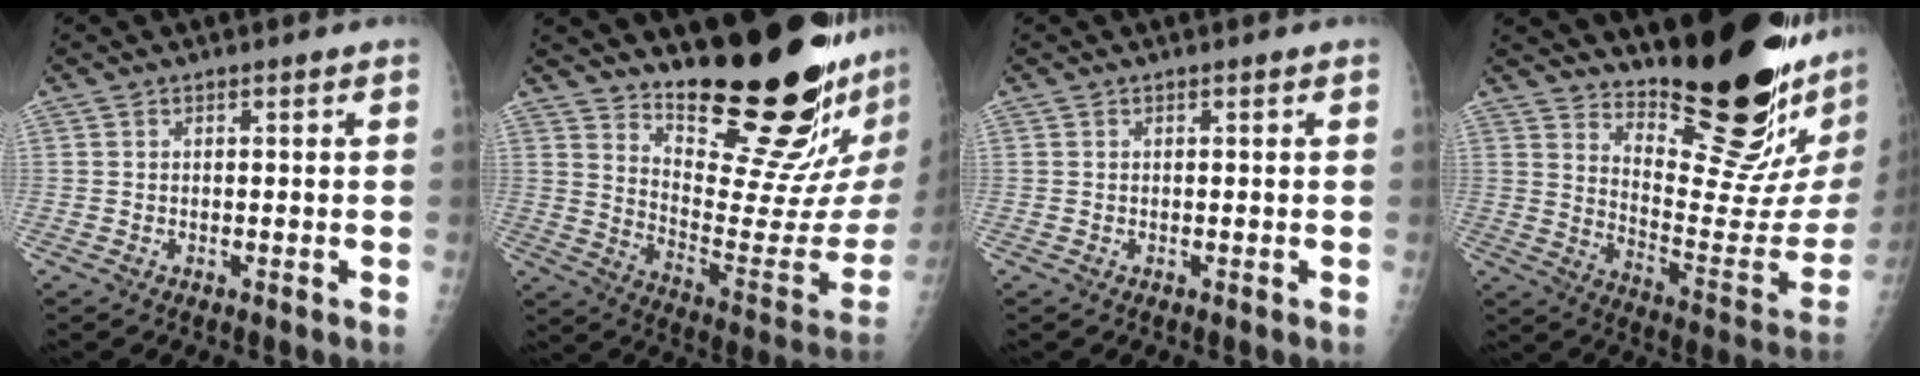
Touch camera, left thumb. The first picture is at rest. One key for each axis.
{"total": 23.8, "fx": 18.2, "fy": 4.5, "fz": 14.7, "tx": -0.188, "ty": -0.162, "tz": 0.274}
{"total": 0.0}
{"total": 24.8, "fx": 18.8, "fy": 4.4, "fz": 15.5, "tx": -0.204, "ty": -0.164, "tz": 0.274}